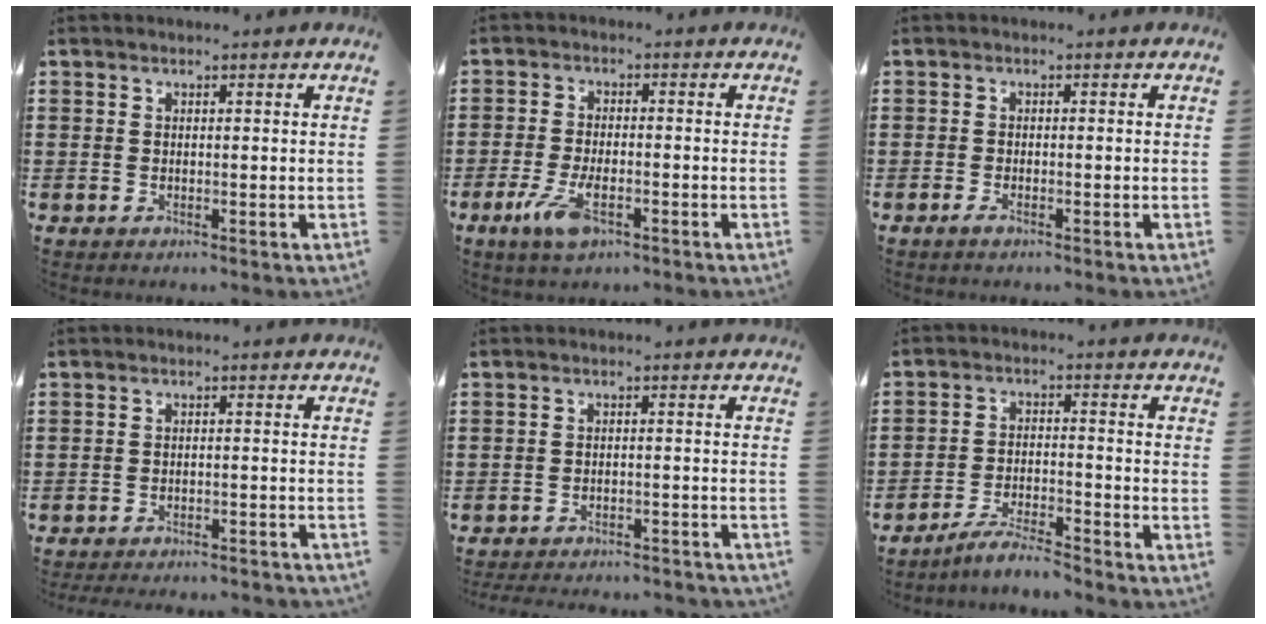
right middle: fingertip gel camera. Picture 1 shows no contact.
{"total": 6.2, "force": [-2.7, 2.3, 5.1], "torque": [-0.117, -0.010, -0.052]}
{"total": 1.0, "force": [-0.7, 0.1, 0.8], "torque": [-0.017, -0.004, -0.011]}
{"total": 2.6, "force": [-2.6, -0.2, 0.3], "torque": [-0.006, 0.001, -0.054]}
{"total": 3.0, "force": [-3.0, 0.0, 0.4], "torque": [-0.009, 0.001, -0.061]}
{"total": 5.1, "force": [-4.8, 0.2, 1.5], "torque": [-0.040, -0.001, -0.097]}